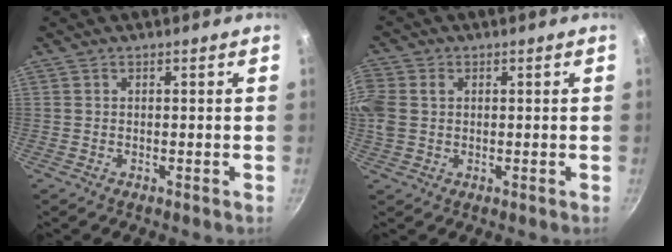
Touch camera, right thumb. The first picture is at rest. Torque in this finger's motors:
{"motor_torque": [2.04, 2.97, 0.95, 0.01, 0.32]}